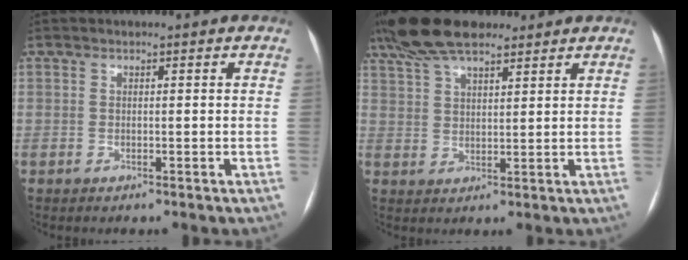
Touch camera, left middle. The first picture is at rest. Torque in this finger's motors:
{"motor_torque": [1.09, -1.06, 0.27, 0.05]}